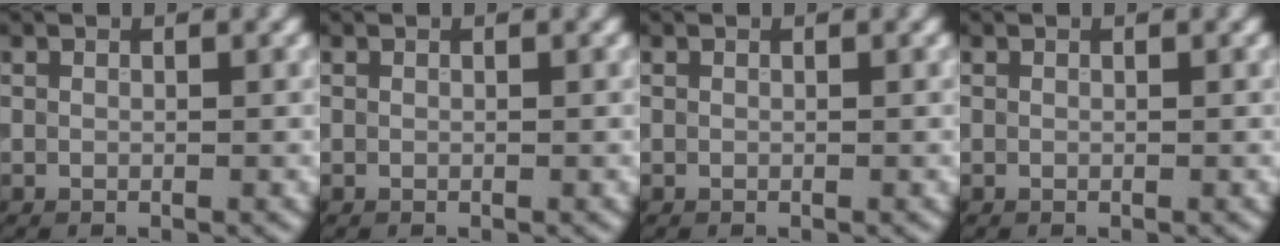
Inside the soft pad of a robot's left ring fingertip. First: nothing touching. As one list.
[{"total": 0.0}, {"total": 0.0}, {"total": 0.0}]